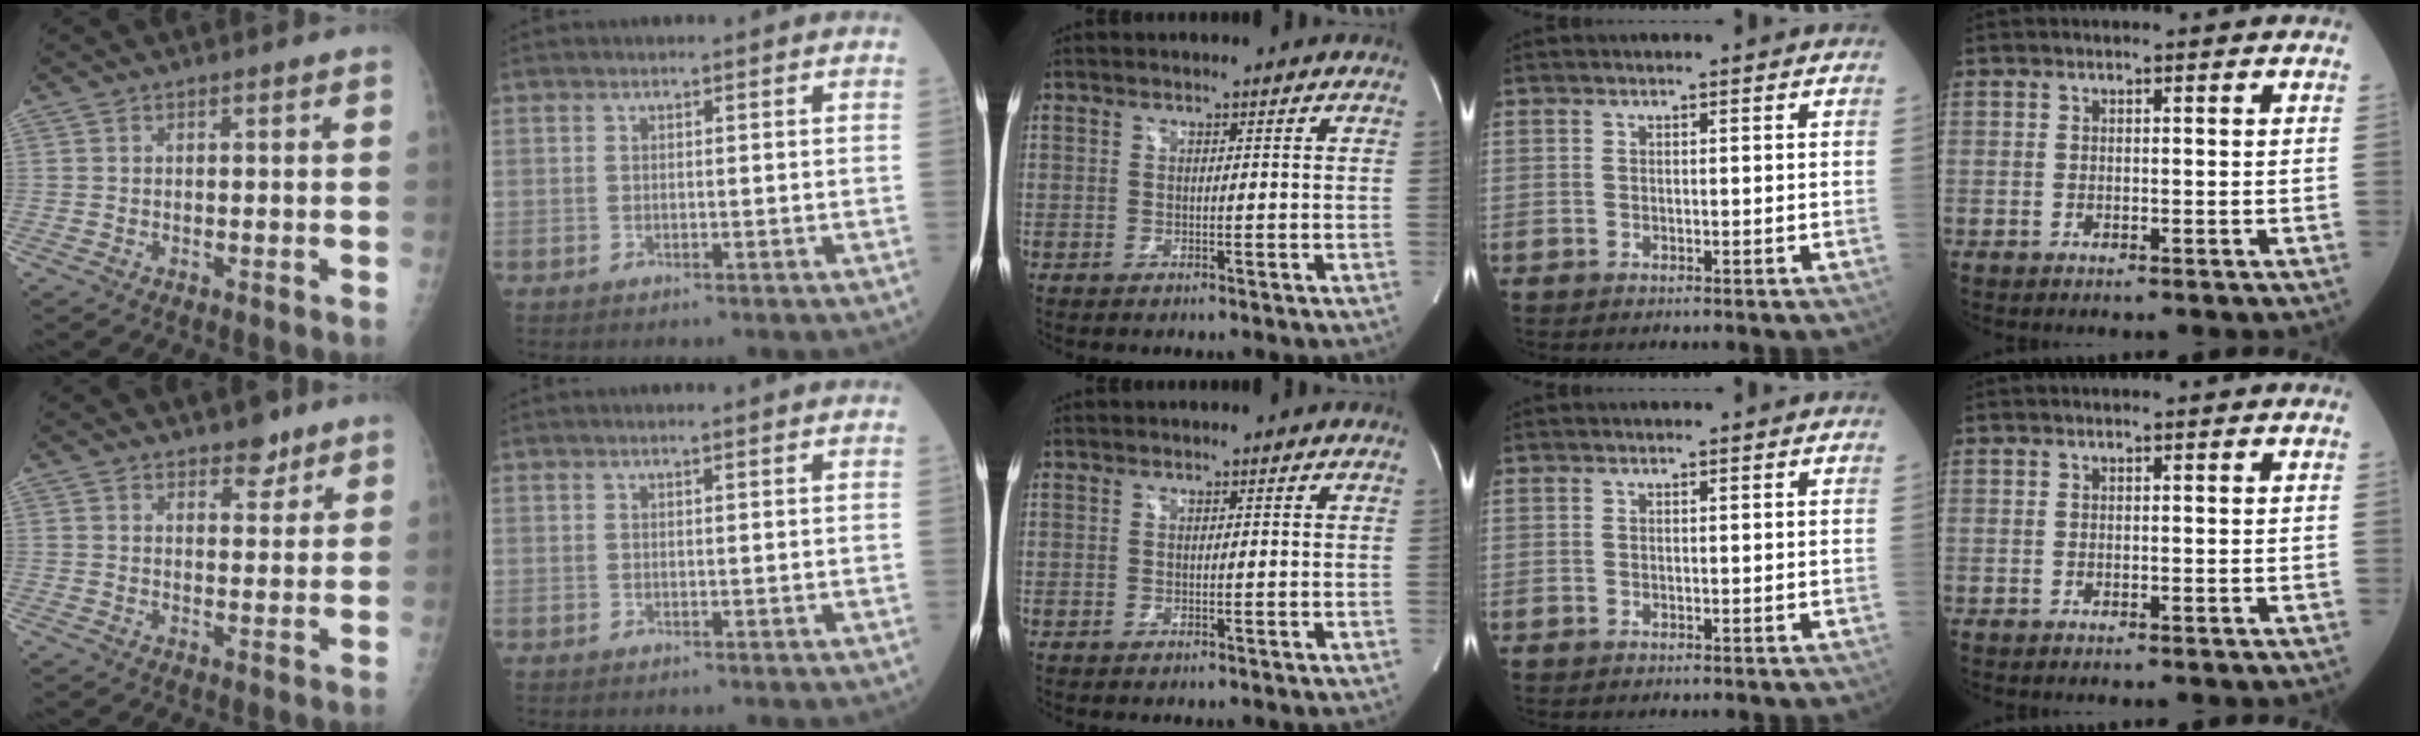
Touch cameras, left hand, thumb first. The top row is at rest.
{"thumb": {"total": 4.3, "force": [3.2, 2.2, 1.9], "torque": [-0.002, -0.020, 0.046]}, "index": {"total": 0.8, "force": [0.6, -0.1, 0.5], "torque": [-0.011, 0.004, 0.010]}}